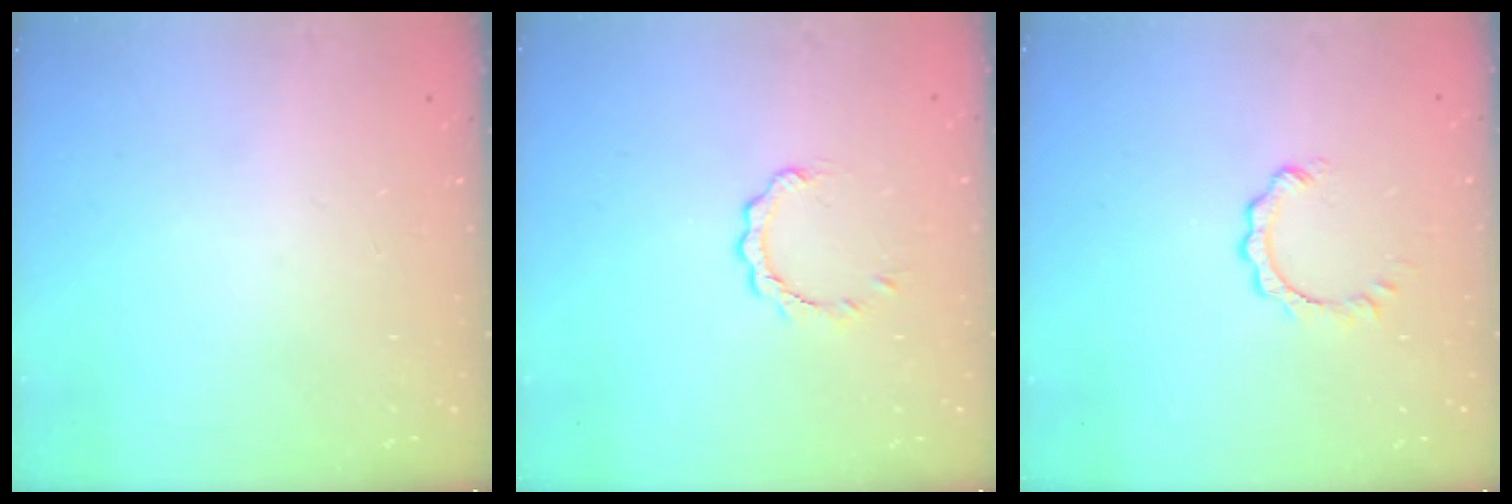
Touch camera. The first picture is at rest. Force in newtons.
{"total": 2.5, "press": 2.5, "slide": 0.3}
{"total": 1.7, "press": 1.7, "slide": 0.3}